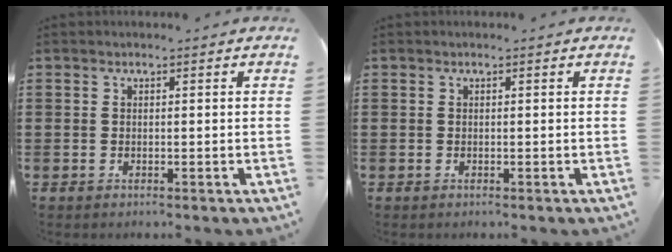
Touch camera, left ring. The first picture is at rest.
{"total": 0.0}